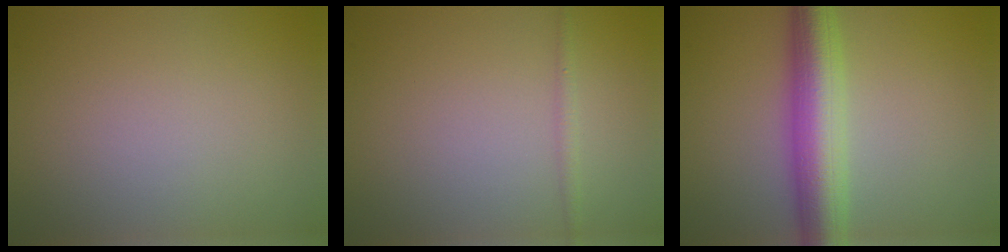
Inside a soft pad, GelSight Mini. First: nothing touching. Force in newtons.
{"total": 0.9, "press": 0.9, "slide": 0.1}
{"total": 7.1, "press": 7.1, "slide": 0.3}